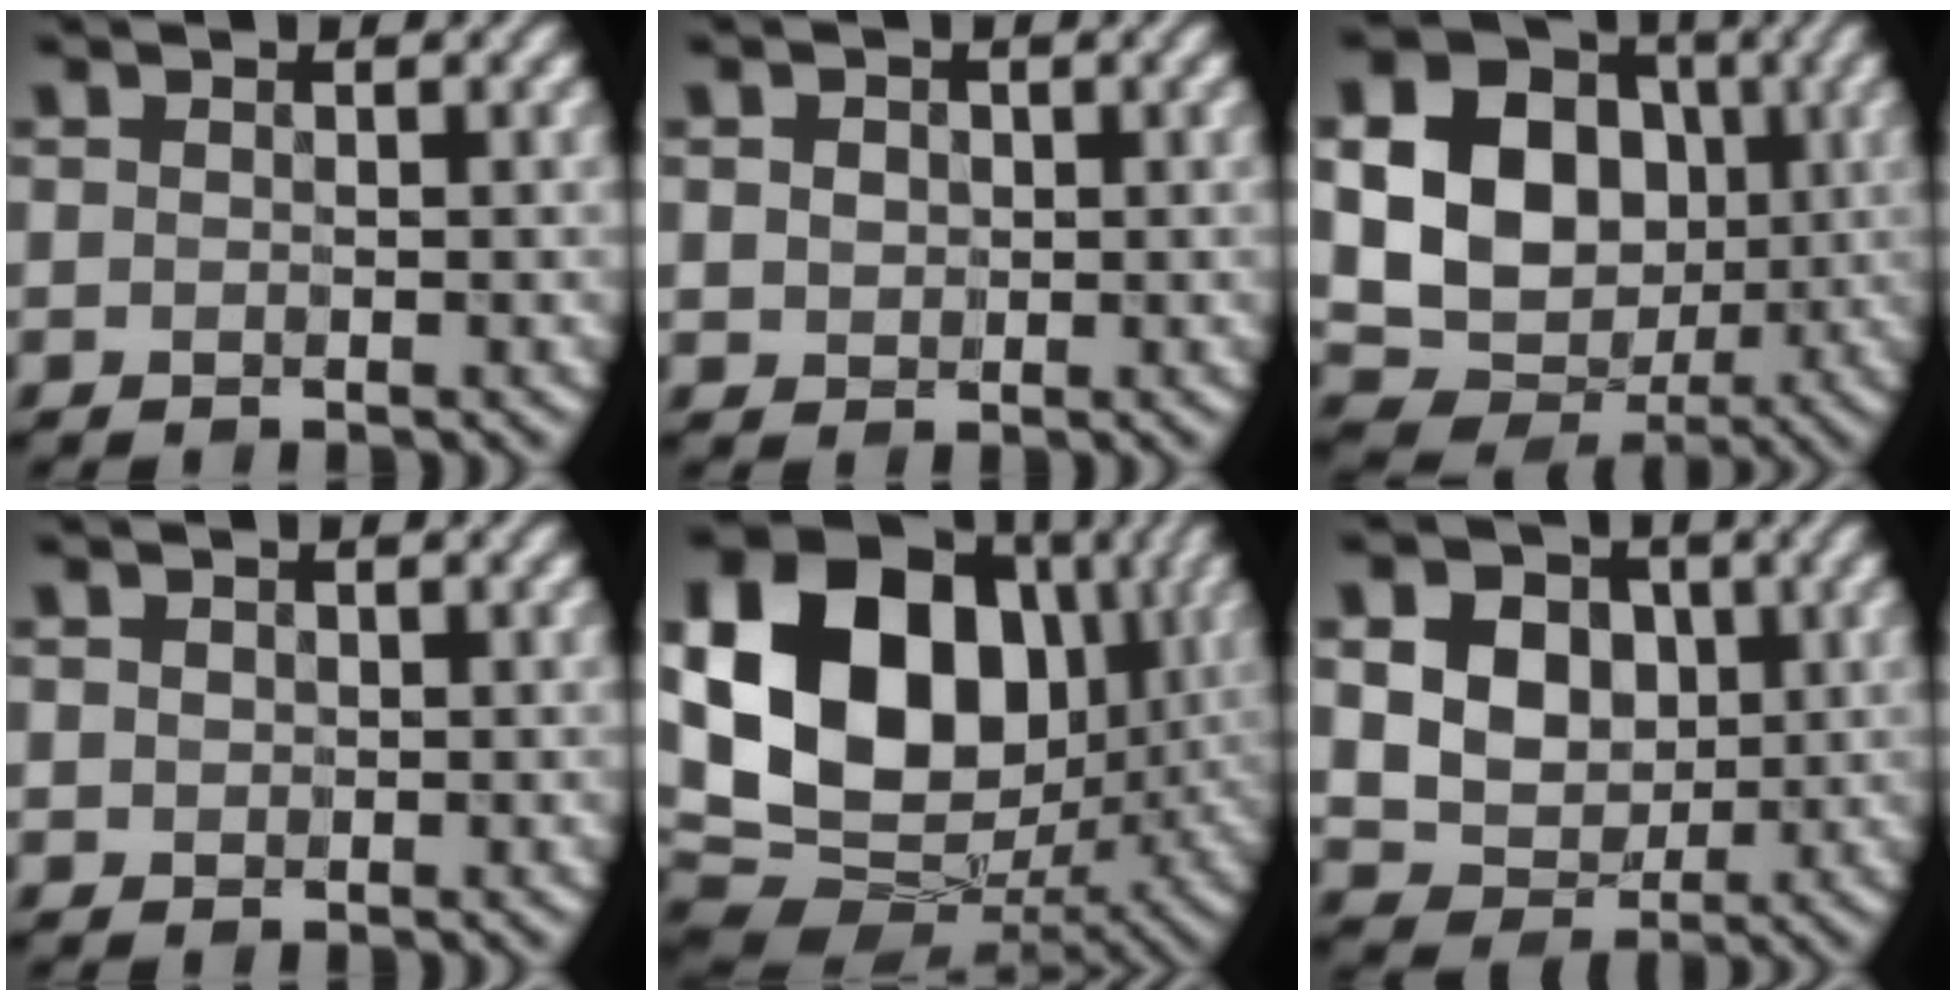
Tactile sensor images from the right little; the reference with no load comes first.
{"total": 2.0, "force": [0.5, 1.7, 1.0], "torque": [-0.026, 0.007, 0.010]}
{"total": 19.1, "force": [2.8, 16.2, 9.6], "torque": [-0.204, 0.028, 0.021]}
{"total": 0.7, "force": [0.1, 0.7, 0.2], "torque": [-0.004, -0.001, 0.003]}
{"total": 19.4, "force": [3.2, 14.5, 12.4], "torque": [-0.239, 0.012, 0.059]}
{"total": 10.4, "force": [2.8, 8.3, 5.6], "torque": [-0.110, 0.022, 0.043]}